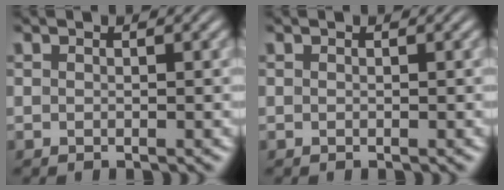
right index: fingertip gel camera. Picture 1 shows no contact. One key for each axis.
{"total": 0.0}